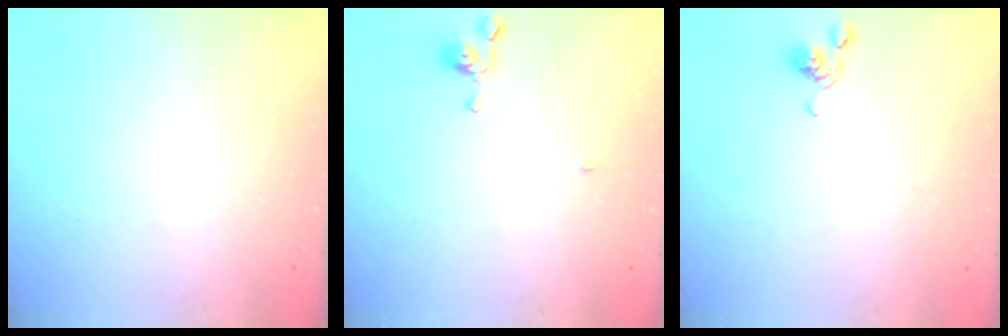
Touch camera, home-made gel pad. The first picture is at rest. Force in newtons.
{"total": 2.2, "press": 2.2, "slide": 0.3}
{"total": 2.6, "press": 2.5, "slide": 0.4}